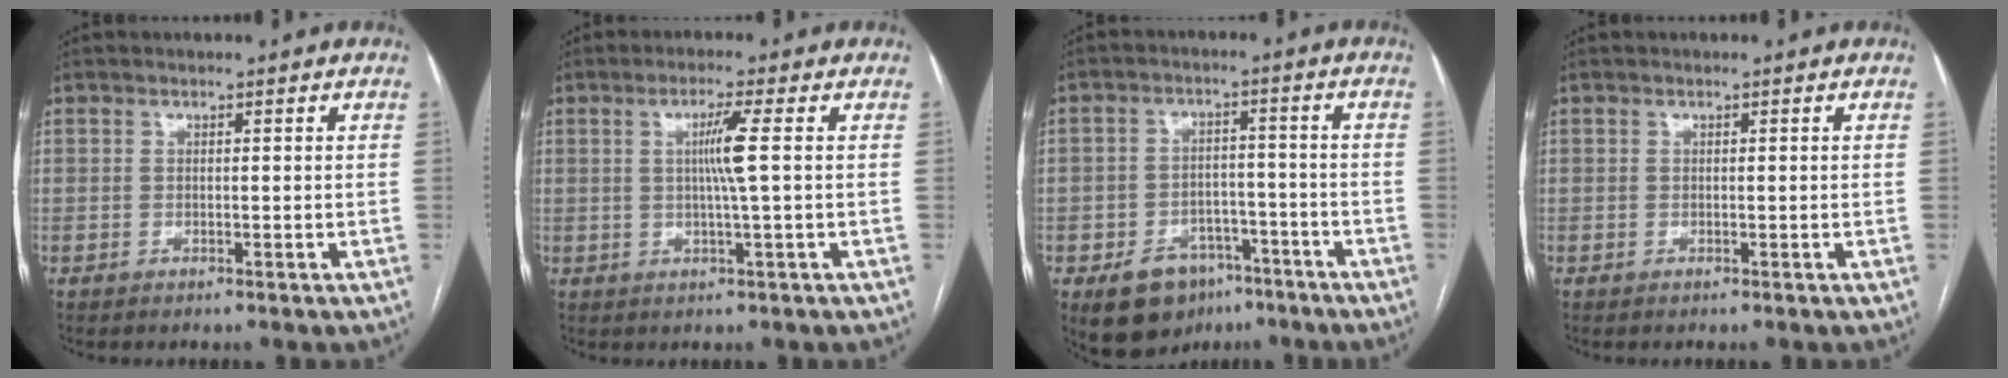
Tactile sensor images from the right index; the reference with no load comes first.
{"total": 4.3, "force": [0.7, -1.0, 4.2], "torque": [-0.082, -0.002, 0.014]}
{"total": 8.8, "force": [-5.3, 6.0, 3.7], "torque": [-0.059, 0.014, -0.073]}
{"total": 0.0}